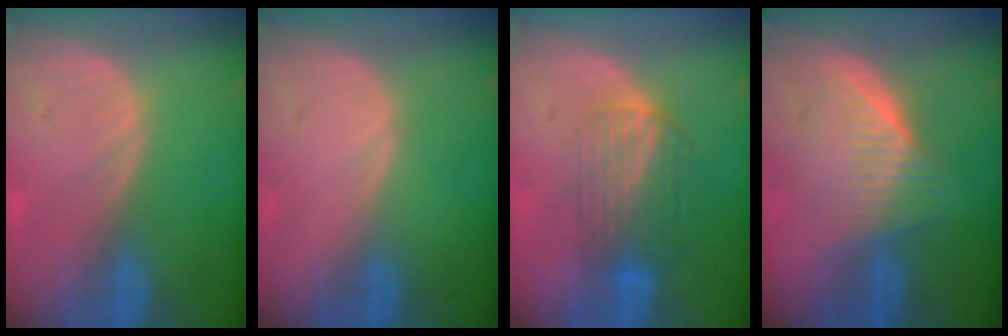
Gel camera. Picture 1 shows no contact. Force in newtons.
{"total": 0.0}
{"total": 6.8, "press": 6.1, "slide": 3.2}
{"total": 6.1, "press": 6.0, "slide": 1.0}